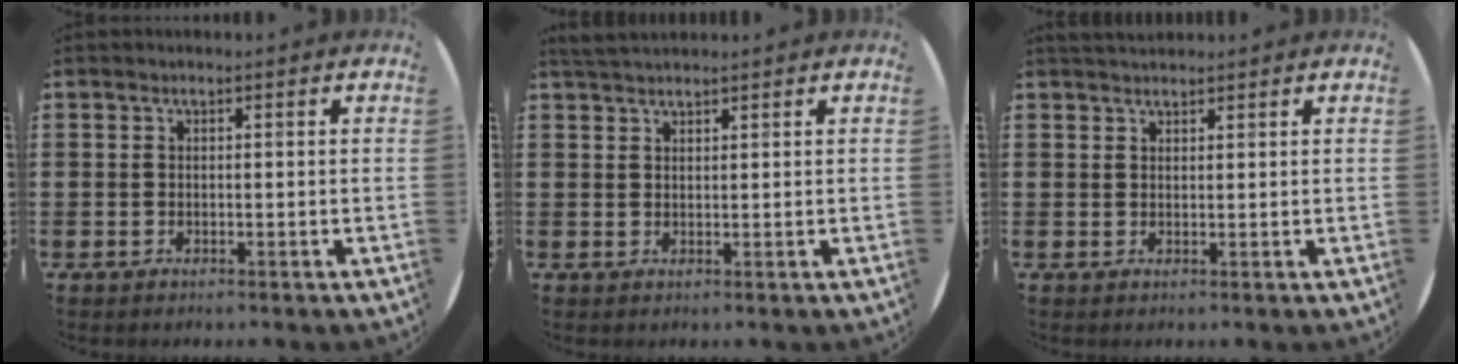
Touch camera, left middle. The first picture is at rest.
{"total": 2.0, "force": [1.9, 0.3, 0.5], "torque": [-0.012, 0.005, 0.036]}
{"total": 1.4, "force": [1.3, 0.3, 0.1], "torque": [-0.002, 0.005, 0.025]}